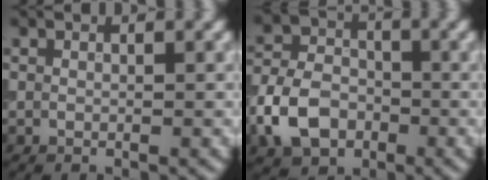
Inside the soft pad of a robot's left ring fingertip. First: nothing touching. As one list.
[{"total": 6.4, "force": [-2.4, 4.7, 3.6], "torque": [-0.073, 0.003, -0.056]}]